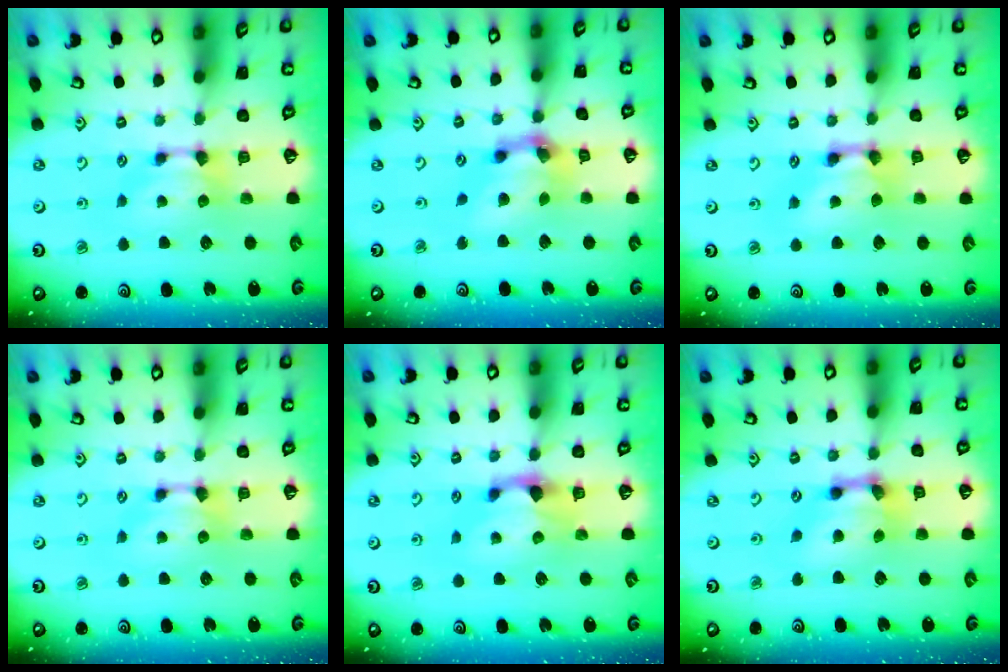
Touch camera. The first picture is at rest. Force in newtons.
{"total": 5.8, "press": 5.4, "slide": 2.2}
{"total": 2.5, "press": 2.5, "slide": 0.2}
{"total": 0.0}
{"total": 2.2, "press": 1.8, "slide": 1.1}
{"total": 5.5, "press": 4.5, "slide": 3.1}